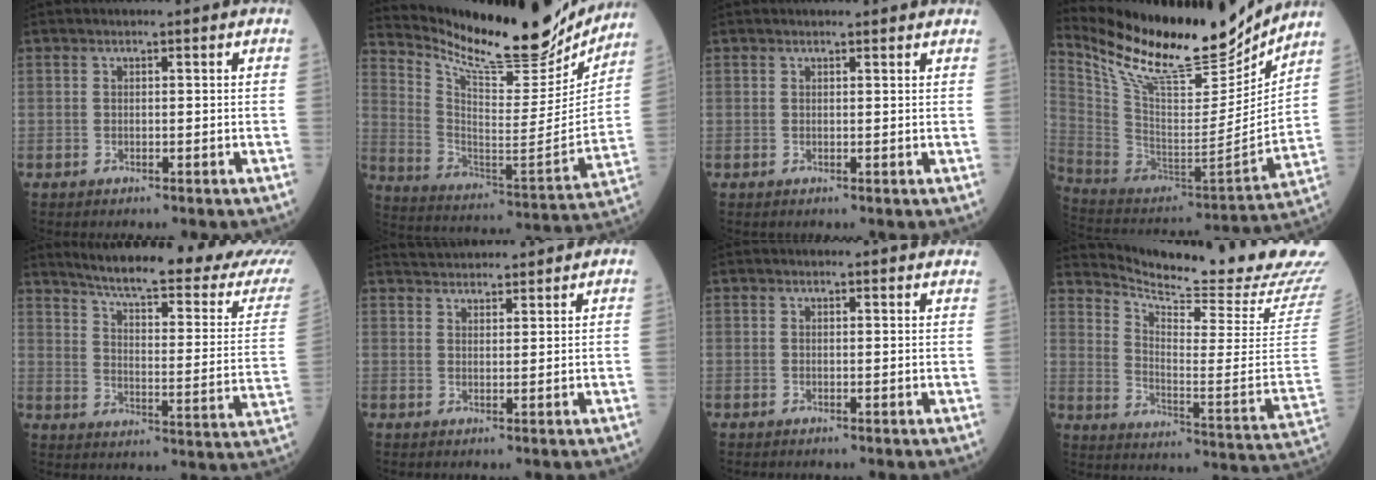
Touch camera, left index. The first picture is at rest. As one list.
[{"total": 20.8, "force": [18.7, 4.2, 8.0], "torque": [-0.147, -0.058, 0.286]}, {"total": 2.2, "force": [2.1, 0.4, 0.4], "torque": [-0.009, 0.006, 0.015]}, {"total": 21.7, "force": [18.5, 4.7, 10.4], "torque": [-0.202, -0.036, 0.317]}, {"total": 24.4, "force": [22.1, 0.8, 10.4], "torque": [-0.156, -0.093, 0.277]}, {"total": 6.1, "force": [5.9, 1.1, 1.2], "torque": [-0.021, 0.025, 0.087]}, {"total": 6.1, "force": [5.8, 1.1, 1.4], "torque": [-0.002, 0.002, 0.041]}, {"total": 22.0, "force": [20.7, 0.1, 7.3], "torque": [-0.133, -0.129, 0.266]}]